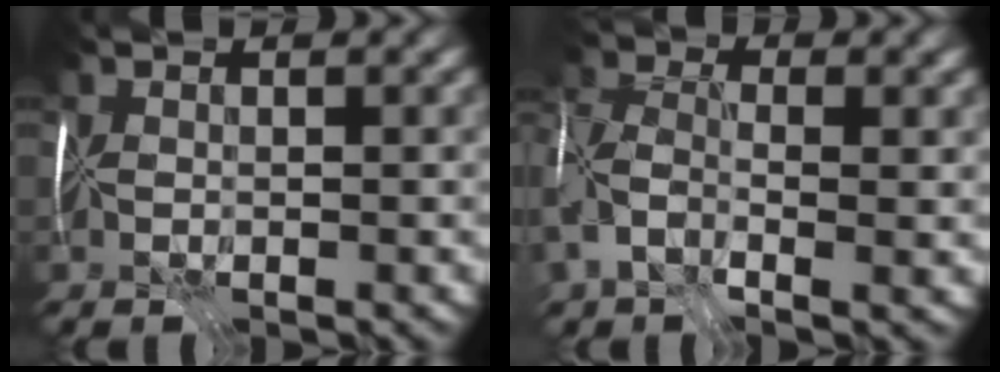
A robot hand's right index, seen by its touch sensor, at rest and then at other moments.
{"total": 5.7, "force": [-1.9, 3.1, 4.4], "torque": [-0.119, -0.006, -0.047]}